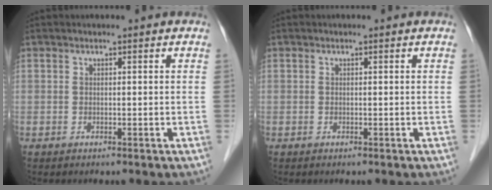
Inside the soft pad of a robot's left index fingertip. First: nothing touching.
{"total": 0.0}